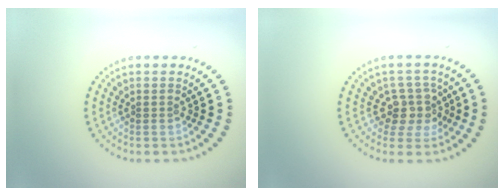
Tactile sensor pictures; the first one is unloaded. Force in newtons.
{"total": 3.1, "press": 2.4, "slide": 2.0}